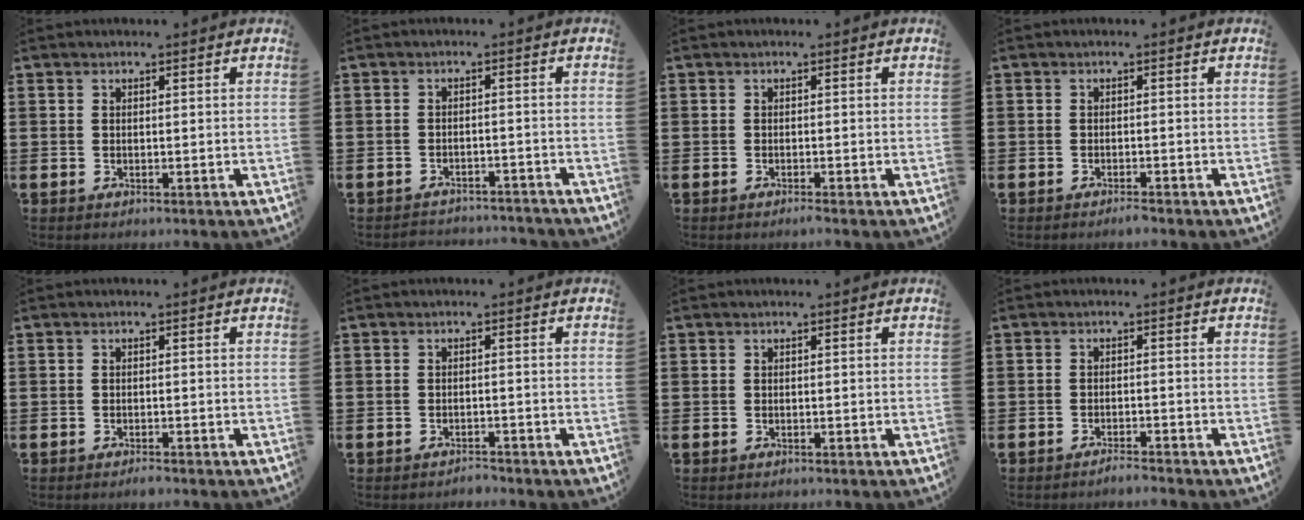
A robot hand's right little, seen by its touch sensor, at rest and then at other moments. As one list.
[{"total": 2.0, "force": [-2.0, 0.1, -0.2], "torque": [-0.004, 0.003, -0.046]}, {"total": 0.6, "force": [-0.5, -0.1, 0.4], "torque": [-0.006, -0.003, -0.009]}, {"total": 0.9, "force": [-0.9, 0.0, 0.4], "torque": [-0.009, -0.002, -0.017]}, {"total": 0.7, "force": [-0.6, 0.1, 0.4], "torque": [-0.009, -0.003, -0.012]}, {"total": 1.2, "force": [-1.2, 0.1, -0.1], "torque": [-0.003, 0.003, -0.026]}, {"total": 0.0}, {"total": 1.5, "force": [-1.5, -0.1, 0.3], "torque": [-0.007, 0.001, -0.029]}]